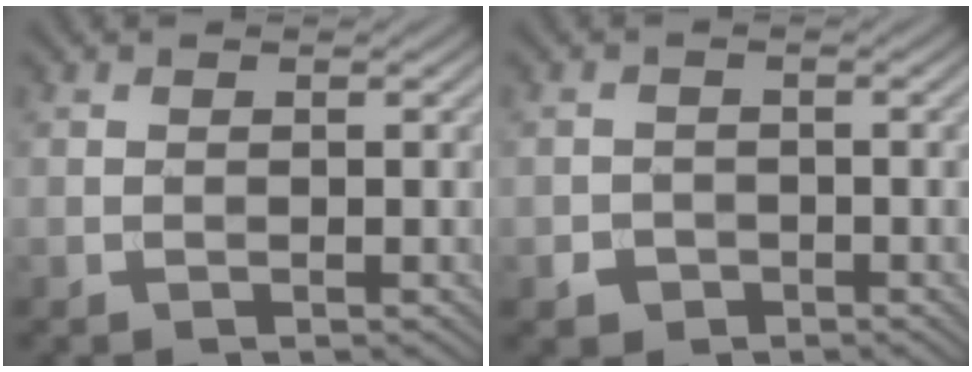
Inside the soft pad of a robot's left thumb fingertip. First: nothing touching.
{"total": 2.0, "force": [-1.1, 1.6, 0.5], "torque": [-0.005, -0.004, -0.022]}